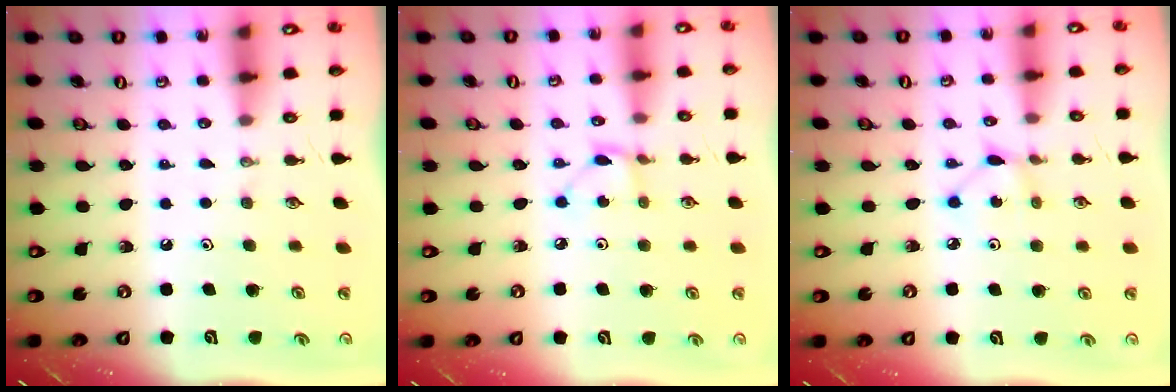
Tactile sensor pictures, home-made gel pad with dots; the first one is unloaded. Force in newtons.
{"total": 2.2, "press": 2.2, "slide": 0.1}
{"total": 2.8, "press": 2.7, "slide": 0.3}